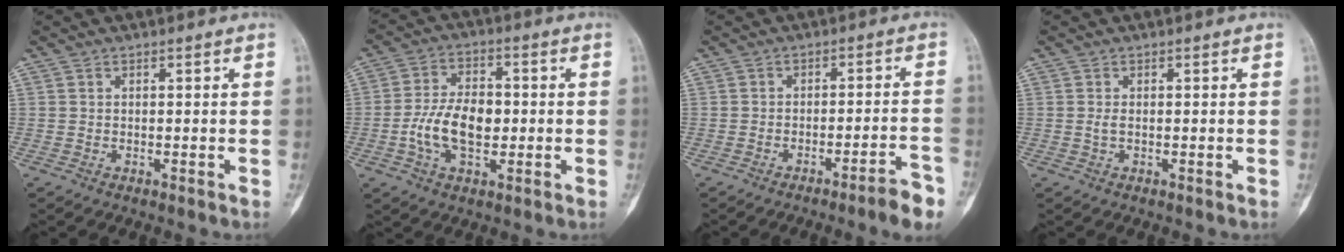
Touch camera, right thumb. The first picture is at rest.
{"total": 10.2, "force": [-1.5, 6.2, 8.0], "torque": [-0.138, 0.016, -0.032]}
{"total": 6.3, "force": [-4.2, 0.5, 4.6], "torque": [-0.065, 0.030, -0.057]}
{"total": 0.9, "force": [-0.1, 0.3, 0.8], "torque": [-0.021, -0.003, -0.001]}